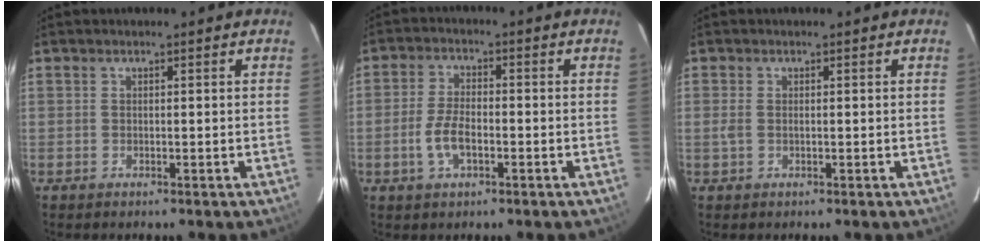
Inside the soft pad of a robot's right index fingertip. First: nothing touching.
{"total": 5.2, "force": [-1.8, 2.6, 4.2], "torque": [-0.090, -0.002, -0.031]}
{"total": 1.6, "force": [-0.1, 0.7, 1.4], "torque": [-0.033, -0.002, -0.003]}